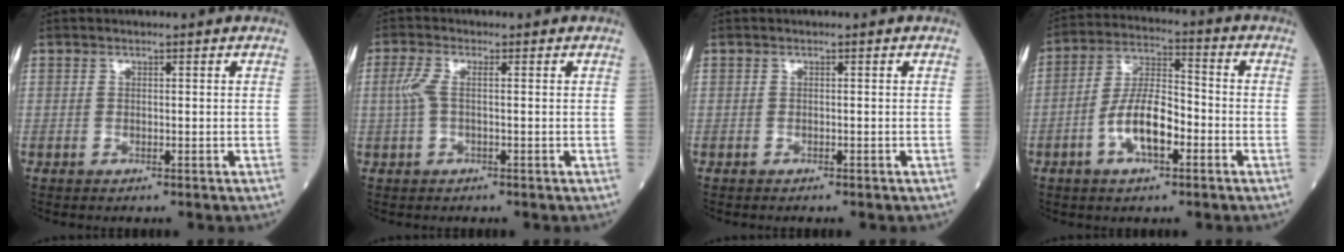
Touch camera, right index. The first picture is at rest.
{"total": 2.8, "force": [0.1, 0.8, 2.7], "torque": [-0.076, 0.007, -0.002]}
{"total": 0.6, "force": [-0.5, 0.1, 0.3], "torque": [-0.006, -0.001, -0.009]}
{"total": 9.3, "force": [-3.3, 3.4, 8.1], "torque": [-0.164, 0.013, -0.063]}